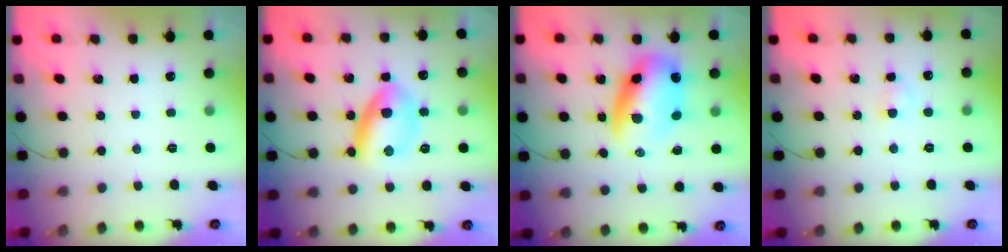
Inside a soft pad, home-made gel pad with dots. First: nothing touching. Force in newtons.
{"total": 9.7, "press": 9.7, "slide": 0.5}
{"total": 10.9, "press": 10.7, "slide": 2.2}
{"total": 2.5, "press": 2.3, "slide": 1.1}